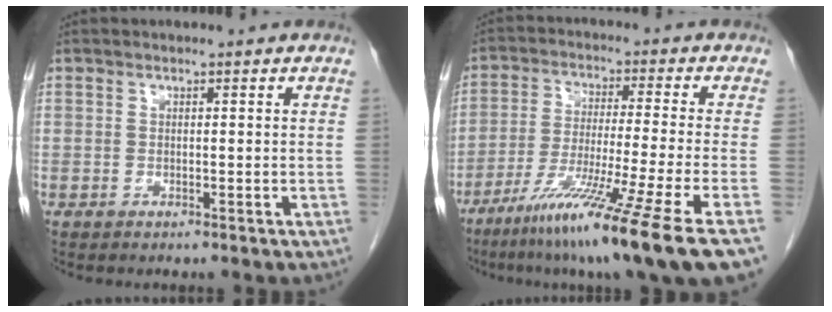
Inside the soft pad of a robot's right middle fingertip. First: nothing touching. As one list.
[{"total": 16.6, "force": [-10.5, -2.3, 12.6], "torque": [-0.205, -0.057, -0.176]}]